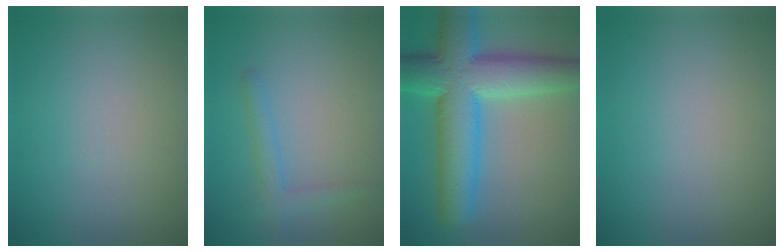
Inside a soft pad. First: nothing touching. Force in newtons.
{"total": 1.9, "press": 1.9, "slide": 0.1}
{"total": 11.0, "press": 11.0, "slide": 0.4}
{"total": 0.0}